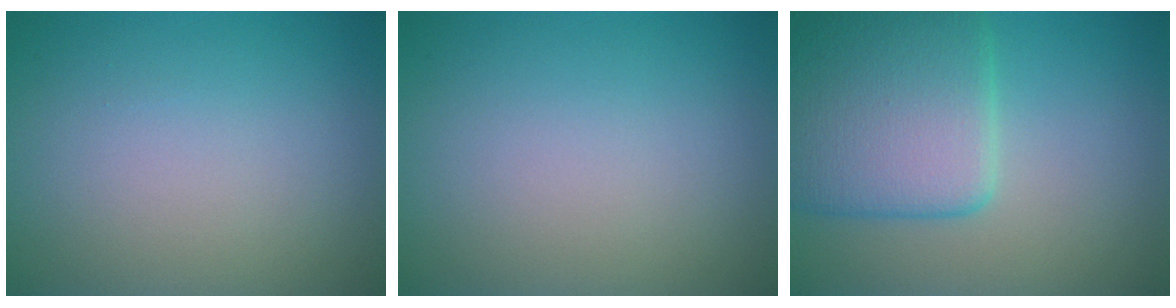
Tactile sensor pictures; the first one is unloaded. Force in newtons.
{"total": 0.0}
{"total": 7.7, "press": 7.7, "slide": 0.3}